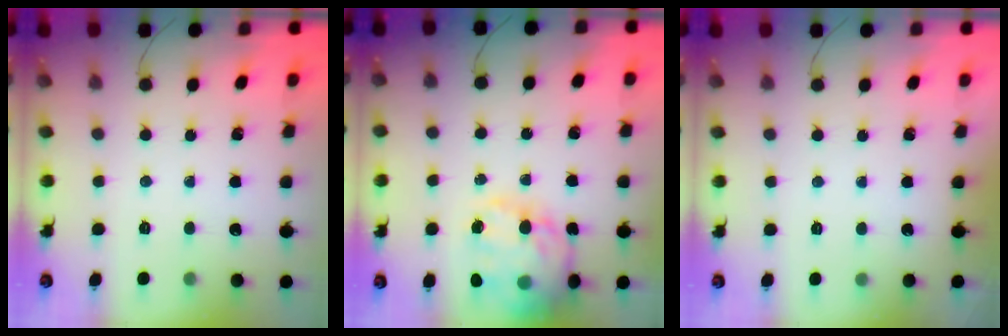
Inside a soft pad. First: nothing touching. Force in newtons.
{"total": 23.9, "press": 23.4, "slide": 4.9}
{"total": 1.9, "press": 1.9, "slide": 0.3}